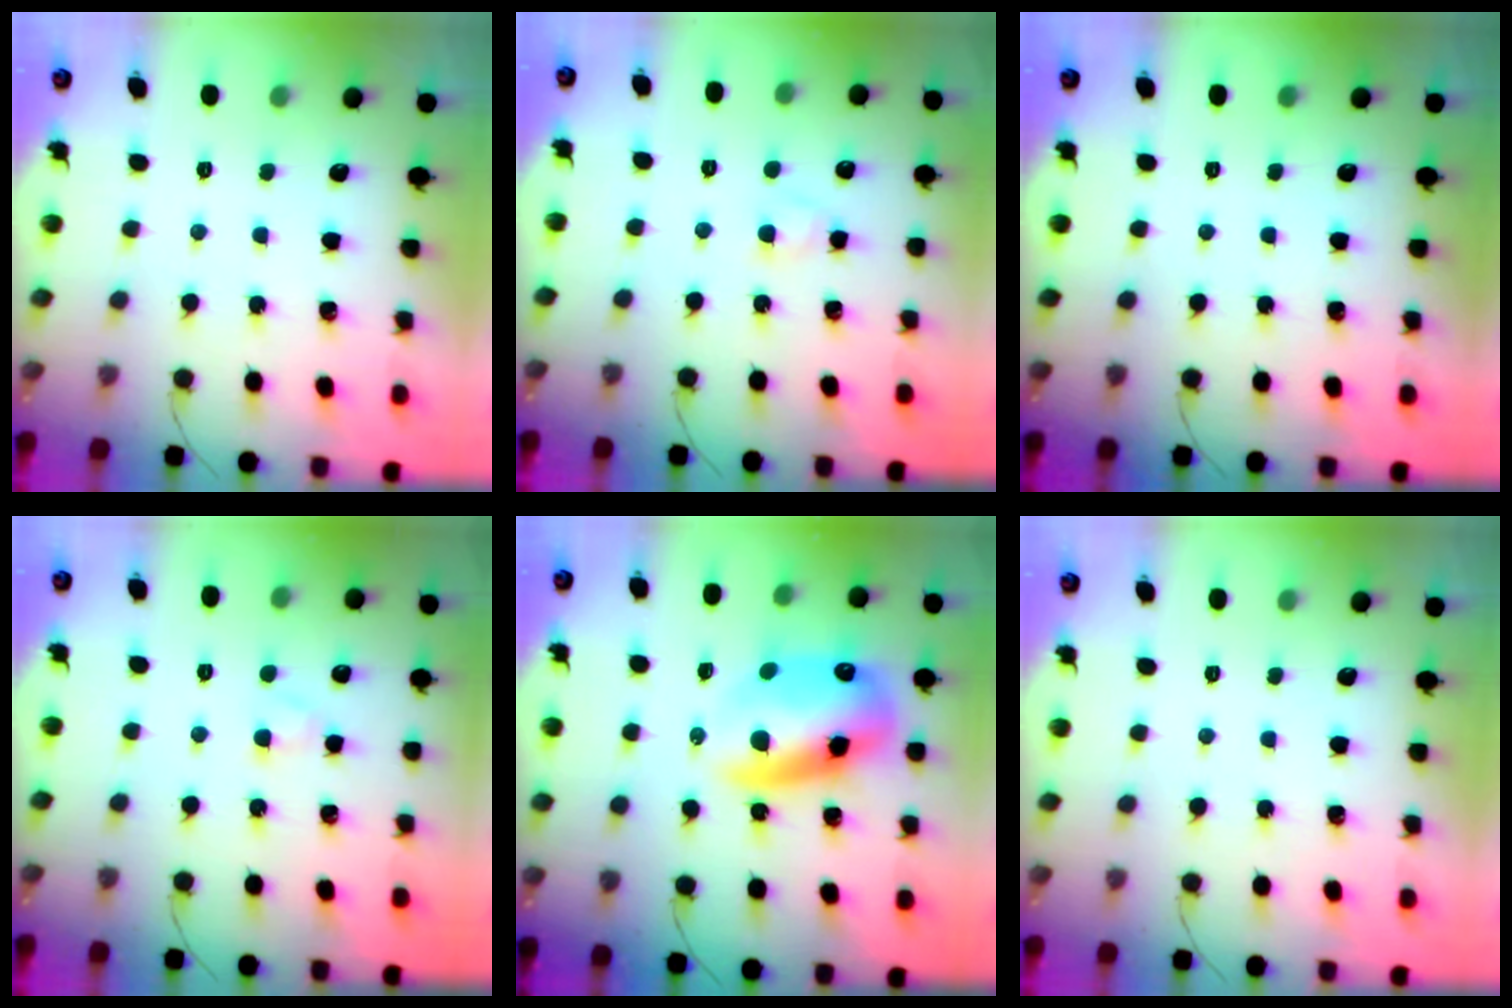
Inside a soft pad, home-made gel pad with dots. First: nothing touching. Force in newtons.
{"total": 2.5, "press": 2.3, "slide": 1.1}
{"total": 0.0}
{"total": 2.3, "press": 2.0, "slide": 1.0}
{"total": 15.4, "press": 15.0, "slide": 3.5}
{"total": 0.0}